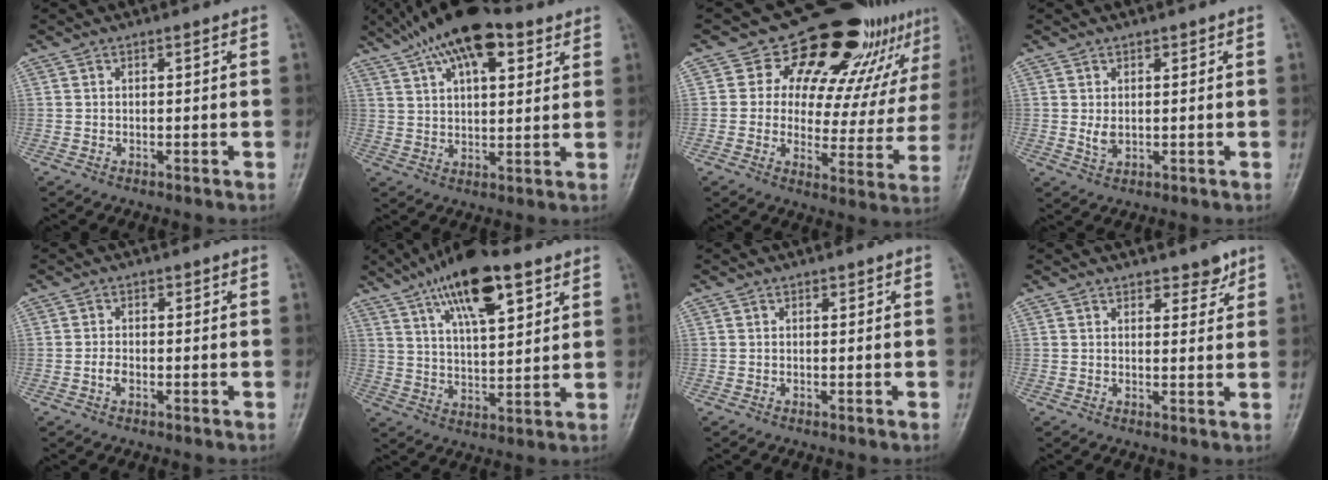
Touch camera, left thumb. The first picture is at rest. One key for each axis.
{"total": 16.0, "fx": 9.3, "fy": 7.0, "fz": 11.0, "tx": -0.175, "ty": 0.000, "tz": 0.155}
{"total": 20.2, "fx": 13.0, "fy": 10.2, "fz": 11.7, "tx": -0.104, "ty": -0.062, "tz": 0.167}
{"total": 2.4, "fx": 0.5, "fy": 1.6, "fz": 1.7, "tx": -0.025, "ty": -0.008, "tz": 0.014}
{"total": 1.7, "fx": -0.6, "fy": 1.1, "fz": 1.1, "tx": -0.021, "ty": 0.004, "tz": -0.015}
{"total": 15.7, "fx": 8.6, "fy": 5.7, "fz": 11.8, "tx": -0.175, "ty": -0.025, "tz": 0.147}
{"total": 0.0}
{"total": 3.1, "fx": 2.3, "fy": 1.5, "fz": 1.4, "tx": 0.000, "ty": -0.015, "tz": 0.033}